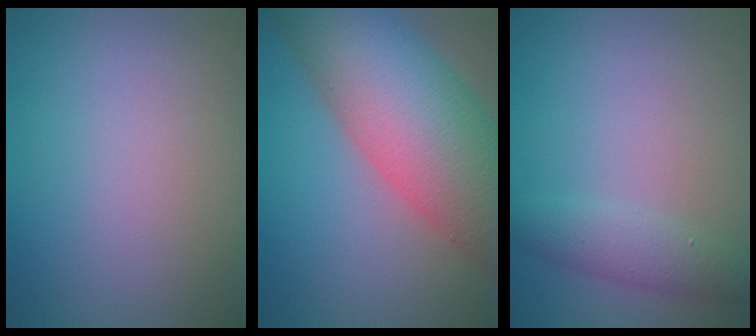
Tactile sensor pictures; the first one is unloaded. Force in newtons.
{"total": 13.6, "press": 13.6, "slide": 0.7}
{"total": 2.7, "press": 2.7, "slide": 0.1}